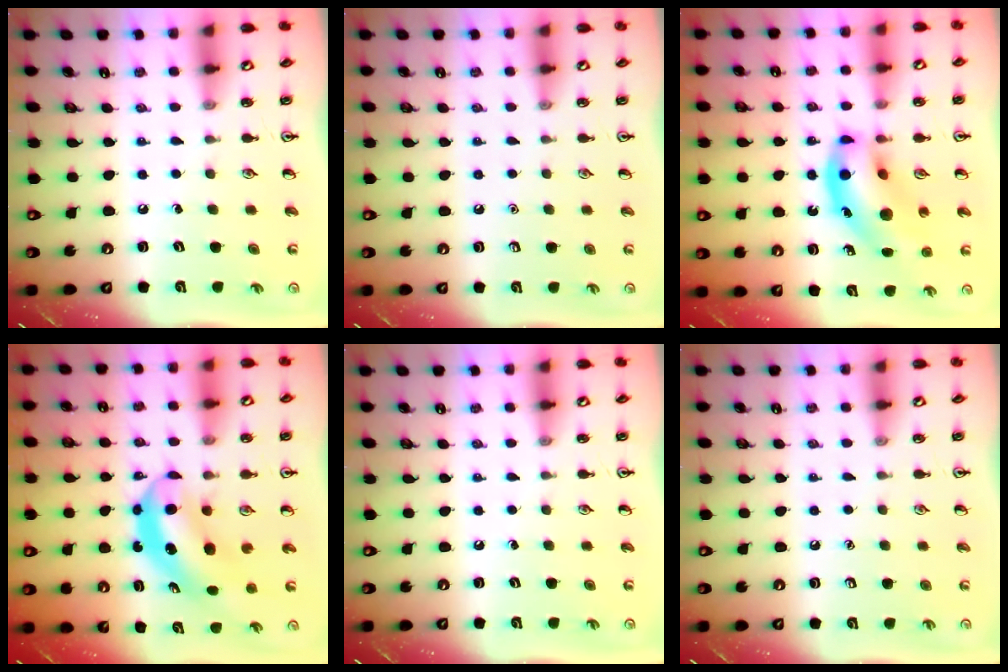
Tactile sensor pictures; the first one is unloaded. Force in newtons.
{"total": 0.0}
{"total": 14.2, "press": 13.6, "slide": 3.8}
{"total": 5.4, "press": 5.3, "slide": 1.1}
{"total": 0.0}
{"total": 0.0}